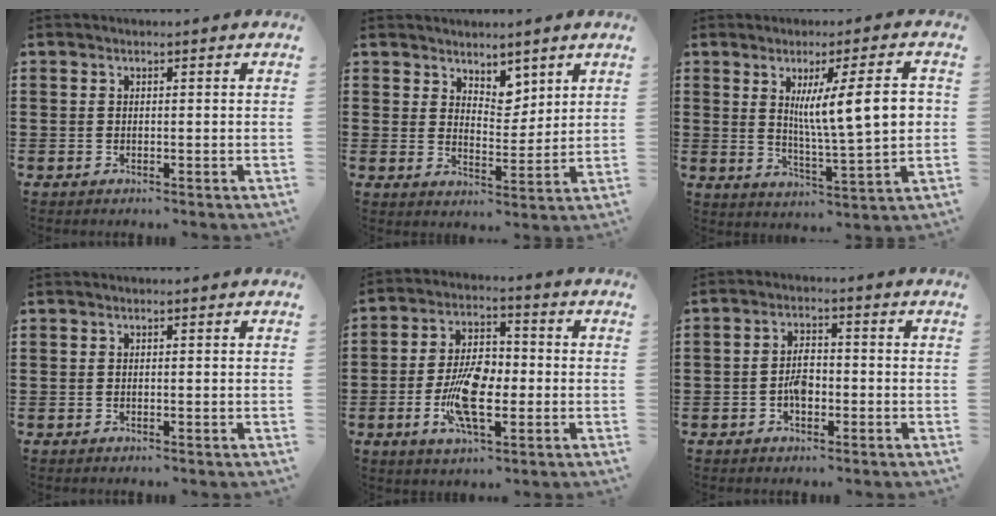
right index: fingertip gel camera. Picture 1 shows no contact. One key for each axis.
{"total": 4.6, "fx": 3.8, "fy": 2.4, "fz": 1.1, "tx": -0.027, "ty": -0.005, "tz": 0.069}
{"total": 10.6, "fx": 2.5, "fy": 1.5, "fz": 10.2, "tx": -0.176, "ty": 0.001, "tz": 0.034}
{"total": 0.0}
{"total": 9.8, "fx": -2.0, "fy": 4.4, "fz": 8.5, "tx": -0.169, "ty": -0.005, "tz": -0.039}
{"total": 3.7, "fx": -1.0, "fy": 1.9, "fz": 3.0, "tx": -0.063, "ty": 0.003, "tz": -0.021}